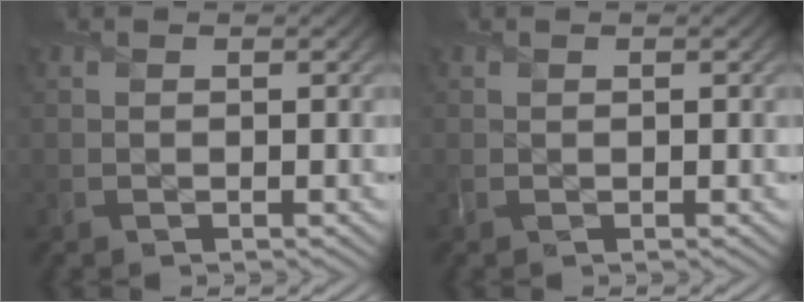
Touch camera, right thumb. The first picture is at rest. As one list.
[{"total": 0.0}]